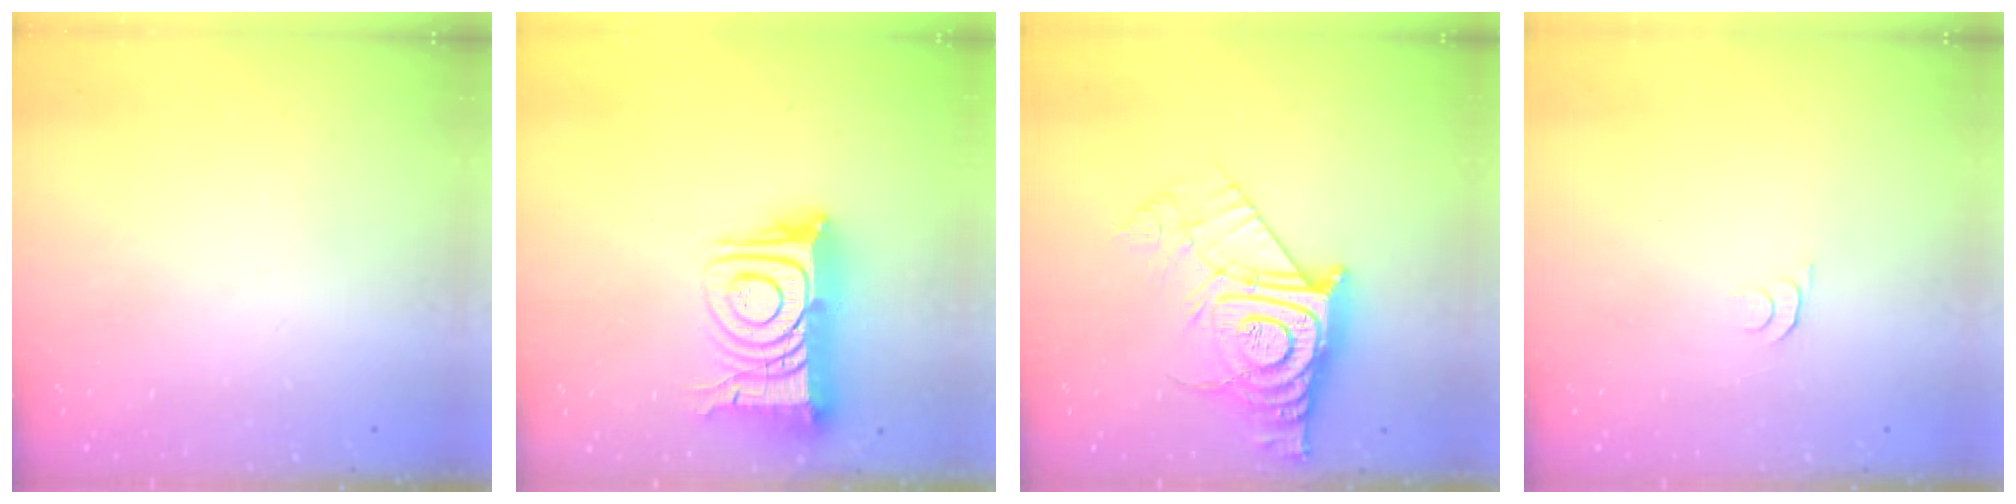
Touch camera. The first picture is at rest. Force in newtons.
{"total": 16.5, "press": 16.4, "slide": 1.5}
{"total": 16.2, "press": 16.1, "slide": 1.3}
{"total": 4.1, "press": 4.0, "slide": 0.6}